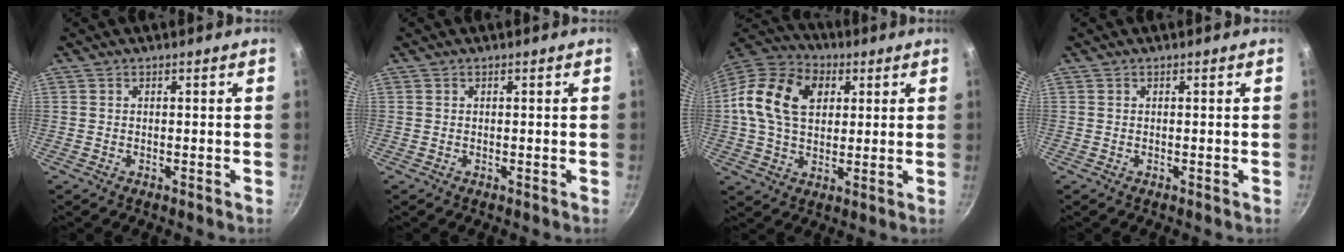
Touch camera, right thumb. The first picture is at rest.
{"total": 0.0}
{"total": 16.7, "force": [3.8, 11.8, 11.2], "torque": [-0.192, 0.019, 0.053]}
{"total": 0.0}